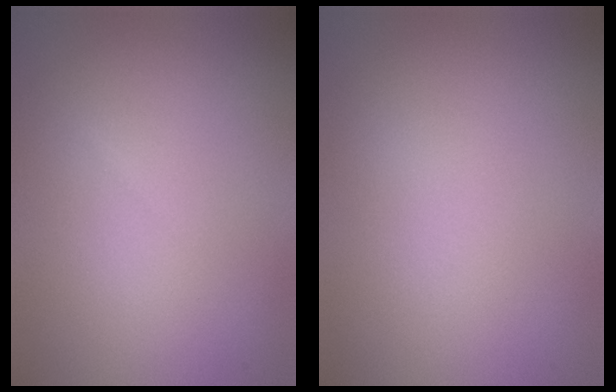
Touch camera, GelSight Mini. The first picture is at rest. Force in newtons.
{"total": 0.0}